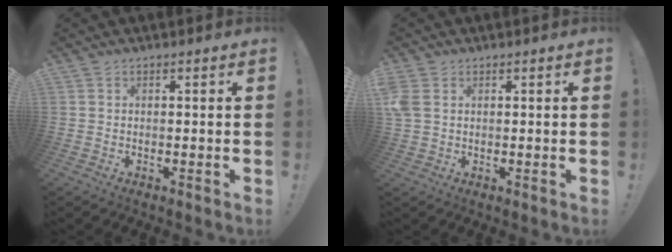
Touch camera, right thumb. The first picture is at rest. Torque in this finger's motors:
{"motor_torque": [1.28, 1.27, 1.05, 0.14, 0.07]}